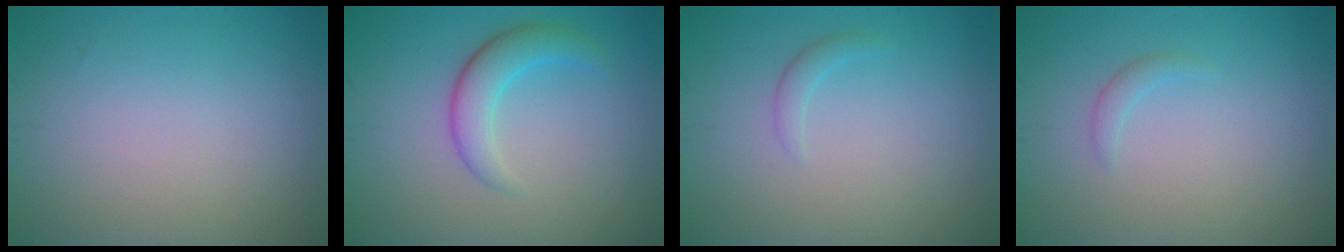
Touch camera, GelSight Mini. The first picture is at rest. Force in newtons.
{"total": 3.3, "press": 3.3, "slide": 0.2}
{"total": 1.0, "press": 1.0, "slide": 0.1}
{"total": 0.9, "press": 0.9, "slide": 0.1}